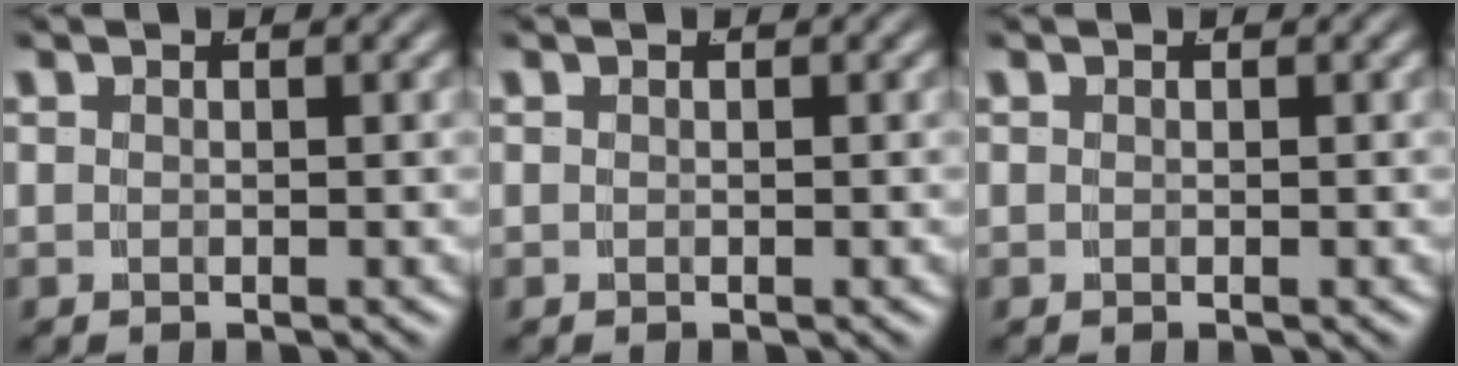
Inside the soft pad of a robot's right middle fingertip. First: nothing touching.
{"total": 0.0}
{"total": 0.0}